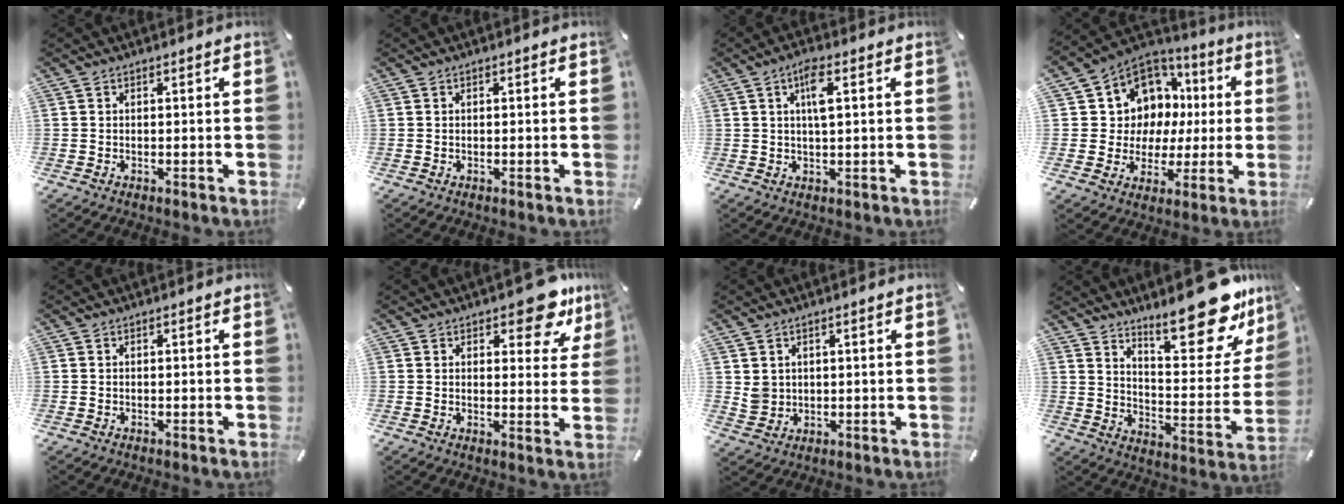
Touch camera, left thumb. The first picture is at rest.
{"total": 0.0}
{"total": 5.4, "force": [1.7, 1.4, 5.0], "torque": [-0.095, 0.003, 0.024]}
{"total": 10.2, "force": [2.8, 9.7, 1.6], "torque": [-0.033, -0.045, 0.064]}
{"total": 0.0}
{"total": 10.8, "force": [7.4, 4.9, 6.2], "torque": [-0.058, -0.049, 0.124]}
{"total": 3.9, "force": [1.6, 3.6, 0.4], "torque": [-0.010, 0.001, 0.032]}
{"total": 23.3, "force": [16.7, 7.9, 14.2], "torque": [-0.184, -0.131, 0.275]}